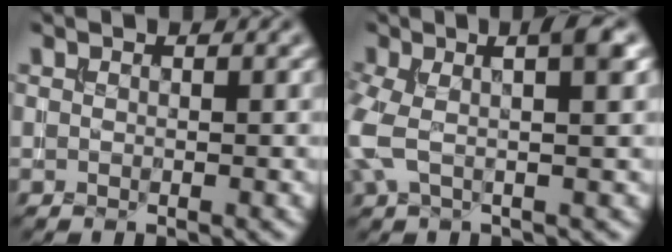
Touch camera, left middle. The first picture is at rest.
{"total": 5.7, "force": [0.6, 1.8, 5.4], "torque": [-0.111, 0.008, 0.001]}